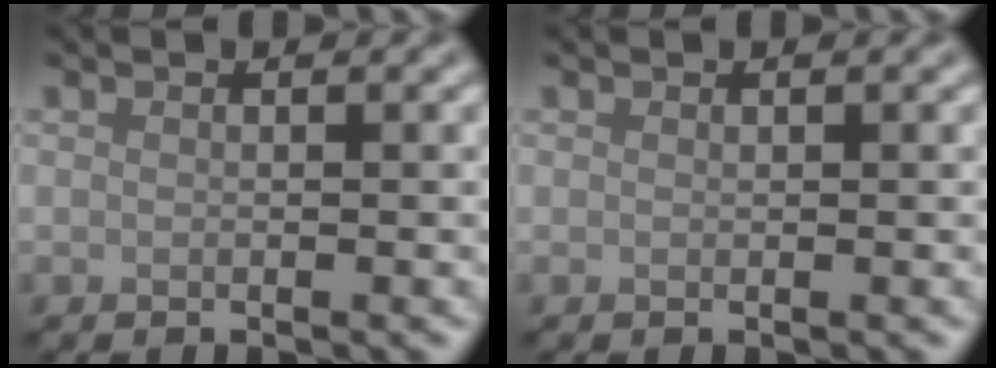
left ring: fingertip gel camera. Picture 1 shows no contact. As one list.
[{"total": 0.0}]